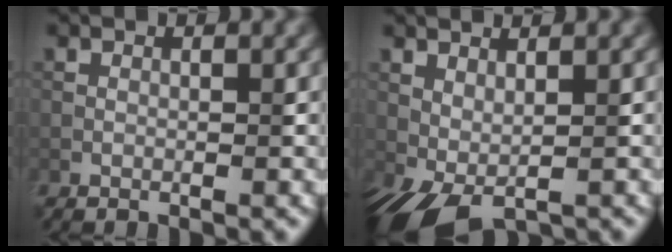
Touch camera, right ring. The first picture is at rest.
{"total": 3.8, "force": [0.2, 2.1, 3.1], "torque": [-0.066, -0.009, 0.019]}